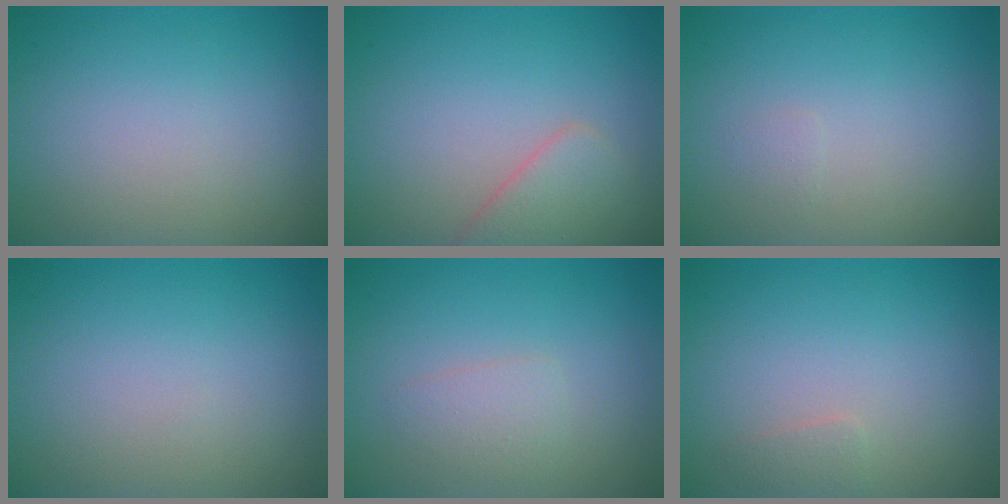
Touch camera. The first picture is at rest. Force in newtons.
{"total": 2.9, "press": 2.9, "slide": 0.1}
{"total": 0.5, "press": 0.5, "slide": 0.1}
{"total": 0.0}
{"total": 1.6, "press": 1.6, "slide": 0.0}
{"total": 0.9, "press": 0.9, "slide": 0.0}